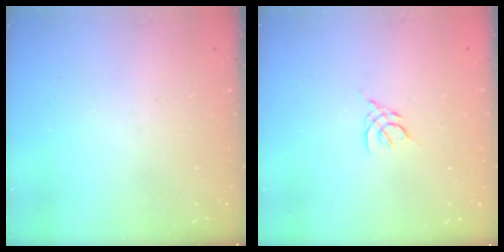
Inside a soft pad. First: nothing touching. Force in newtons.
{"total": 2.4, "press": 2.3, "slide": 0.6}